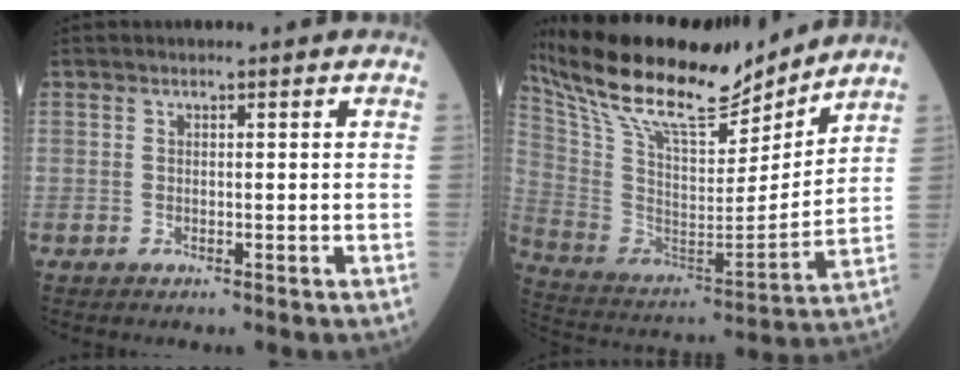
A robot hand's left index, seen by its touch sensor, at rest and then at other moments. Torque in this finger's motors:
{"motor_torque": [1.08, -1.06, 0.66, 0.18]}